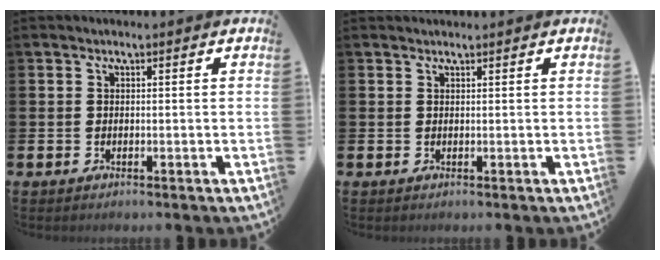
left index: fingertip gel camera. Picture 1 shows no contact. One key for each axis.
{"total": 0.7, "fx": 0.7, "fy": -0.1, "fz": -0.1, "tx": 0.015, "ty": -0.007, "tz": 0.010}